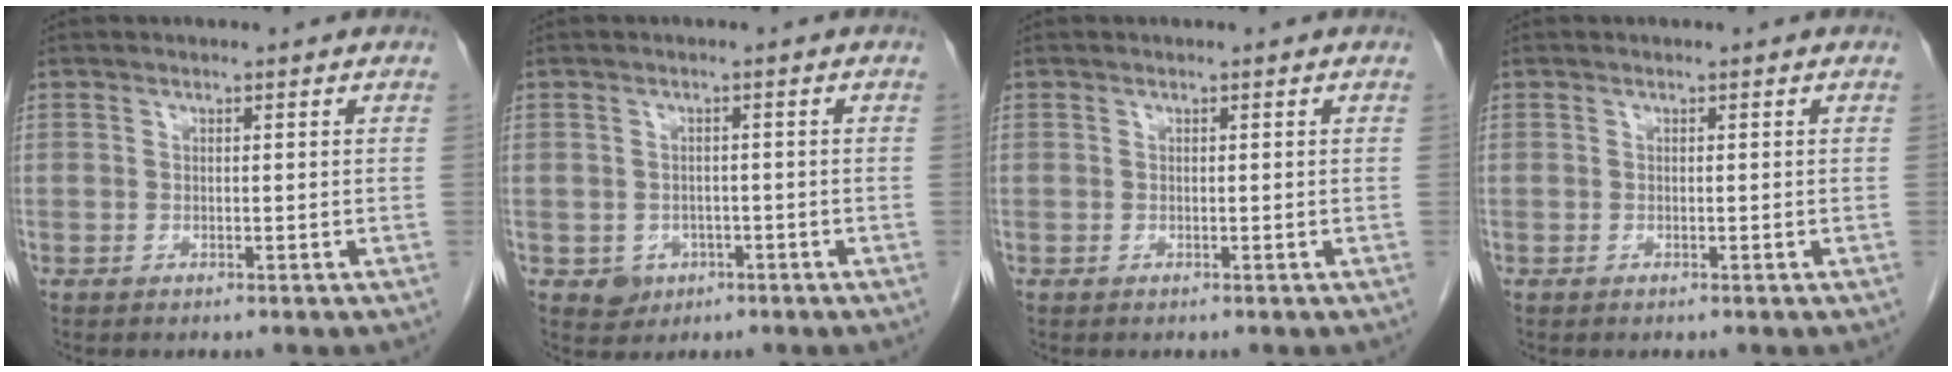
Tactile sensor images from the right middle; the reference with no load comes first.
{"total": 3.1, "force": [-1.3, 2.7, 0.9], "torque": [-0.008, 0.006, -0.011]}
{"total": 0.0}
{"total": 0.0}